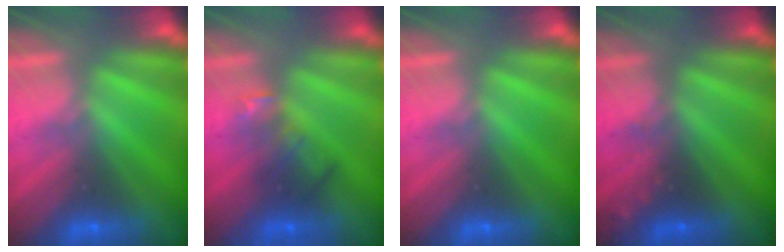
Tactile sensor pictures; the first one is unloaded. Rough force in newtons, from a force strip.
{"total": 2.4}
{"total": 0.0}
{"total": 2.5}